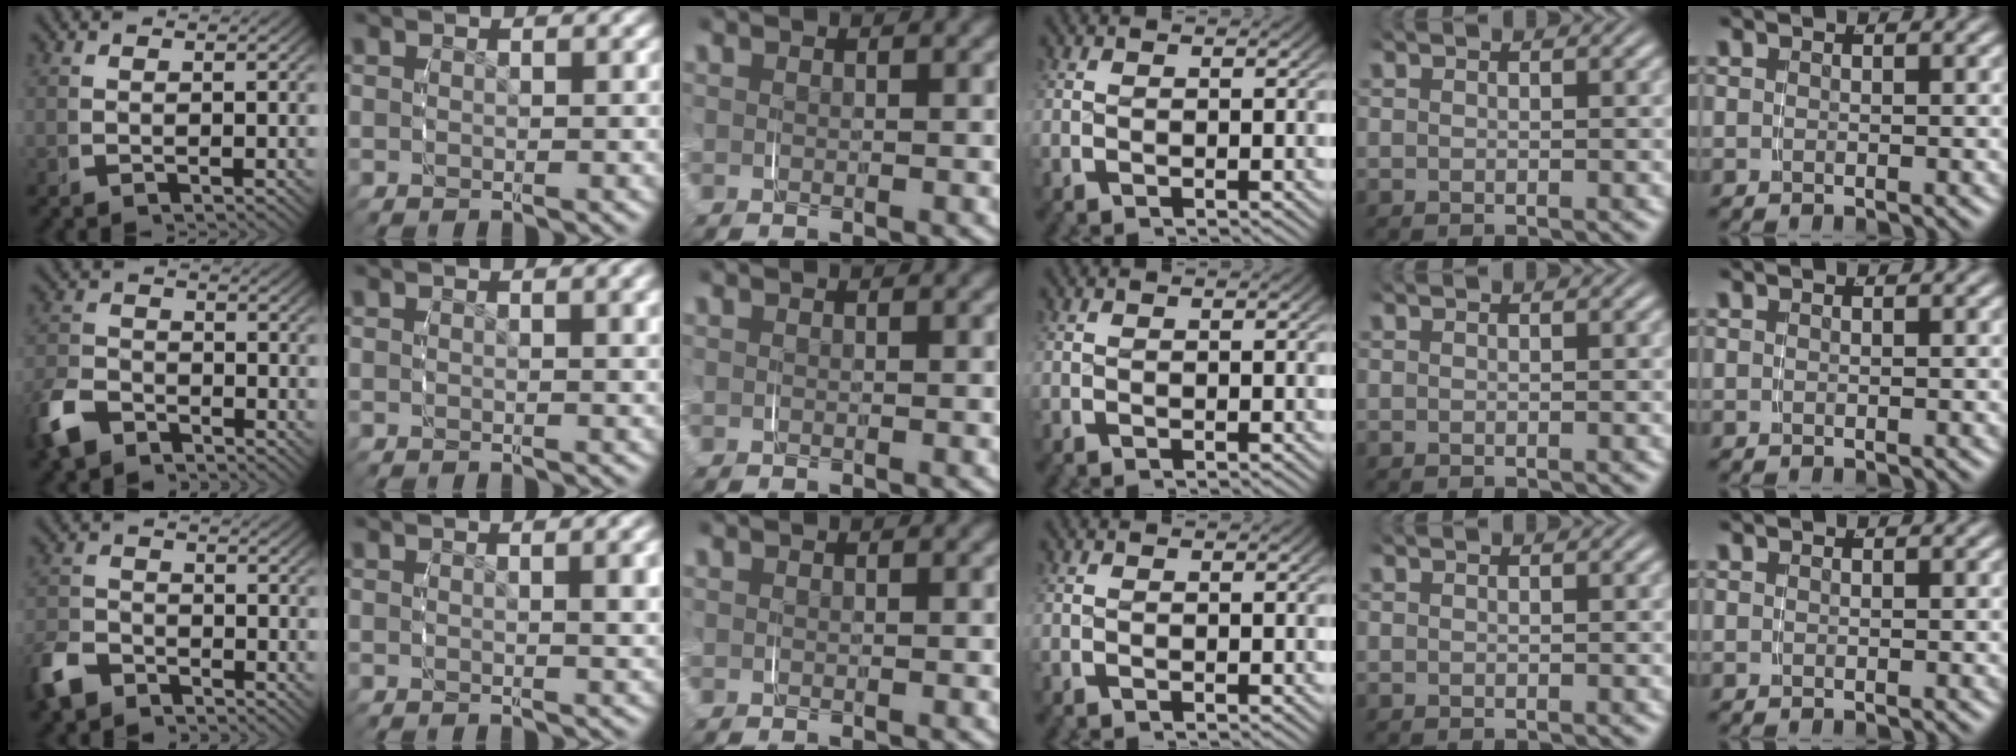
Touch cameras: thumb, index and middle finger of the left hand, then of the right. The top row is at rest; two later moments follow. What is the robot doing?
{"motion": "grasp_and_lifting", "object": "lipstick"}